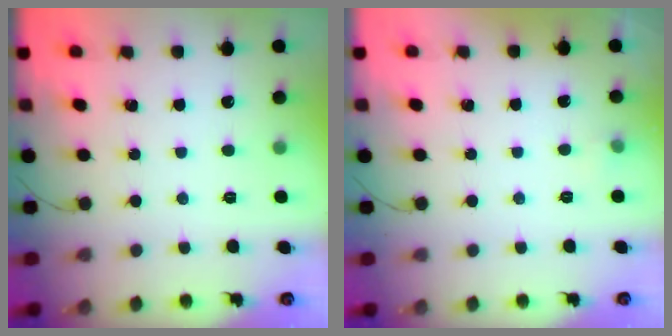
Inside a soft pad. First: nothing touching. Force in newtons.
{"total": 3.0, "press": 2.8, "slide": 1.1}